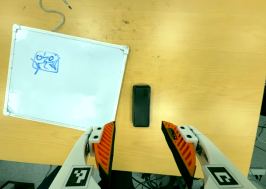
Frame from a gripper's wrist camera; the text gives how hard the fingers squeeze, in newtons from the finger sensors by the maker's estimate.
{"total": 0.0}